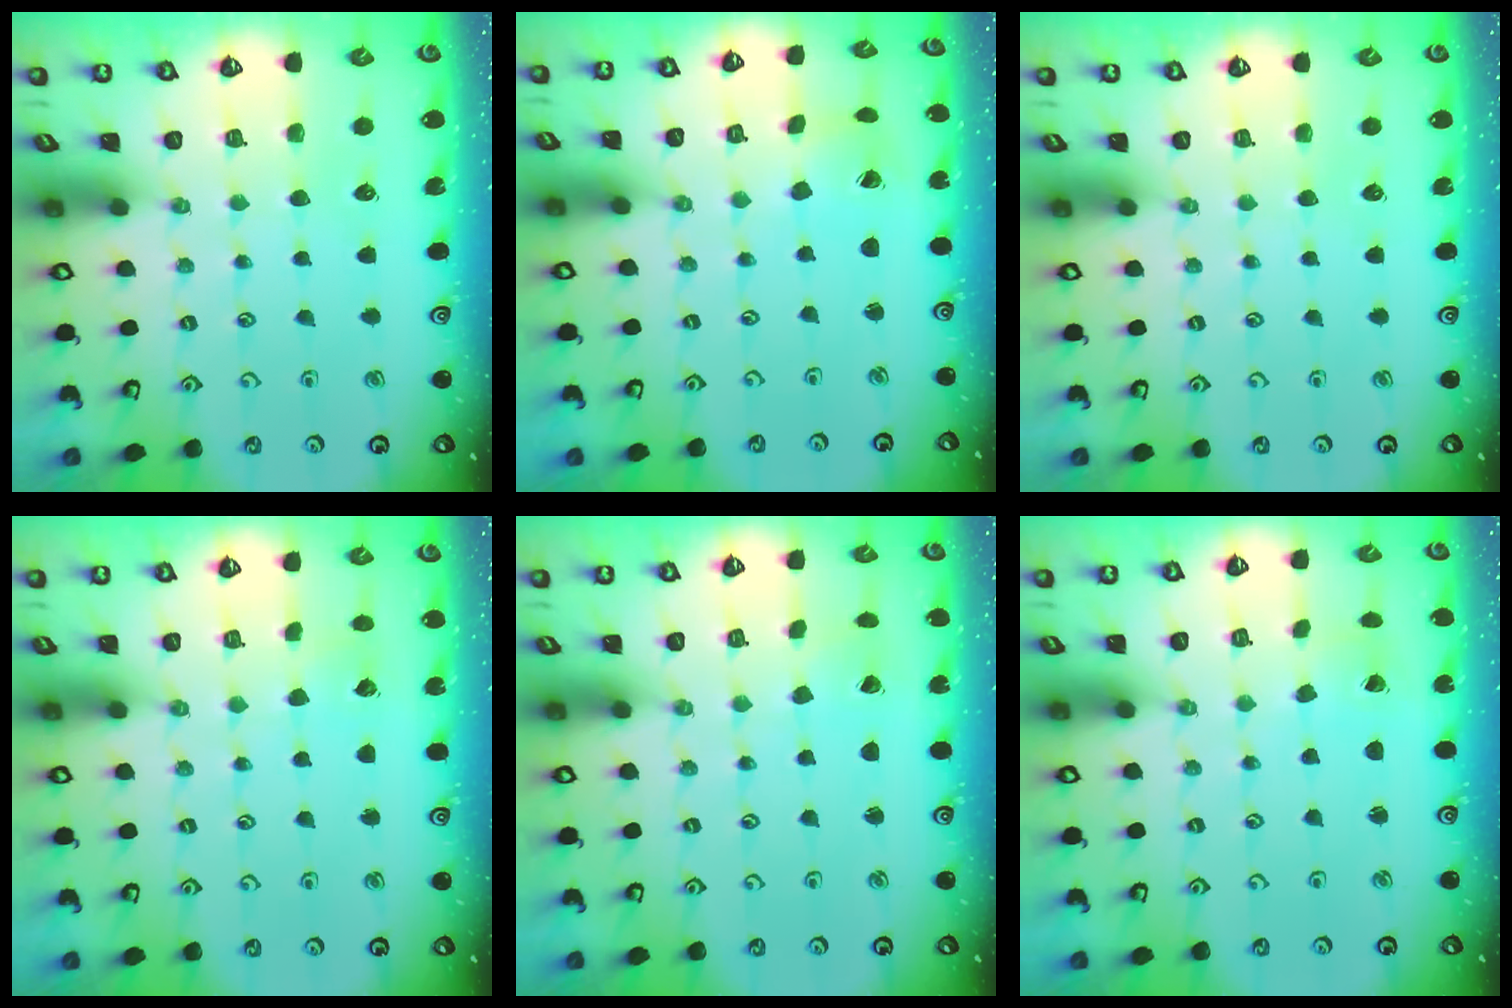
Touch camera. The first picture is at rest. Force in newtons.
{"total": 1.6, "press": 1.6, "slide": 0.3}
{"total": 0.0}
{"total": 2.8, "press": 2.8, "slide": 0.3}
{"total": 0.9, "press": 0.9, "slide": 0.1}
{"total": 0.7, "press": 0.7, "slide": 0.1}